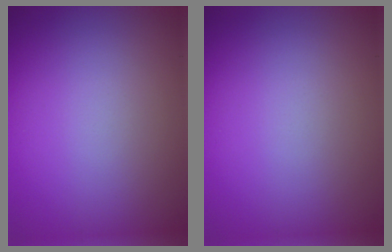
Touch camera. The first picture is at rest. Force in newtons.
{"total": 0.0}